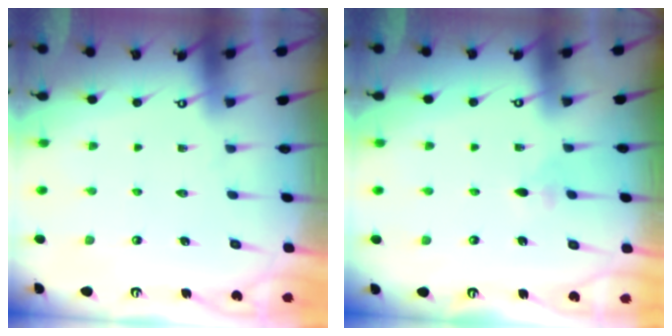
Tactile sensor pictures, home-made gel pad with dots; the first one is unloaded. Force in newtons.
{"total": 3.7, "press": 3.6, "slide": 0.8}